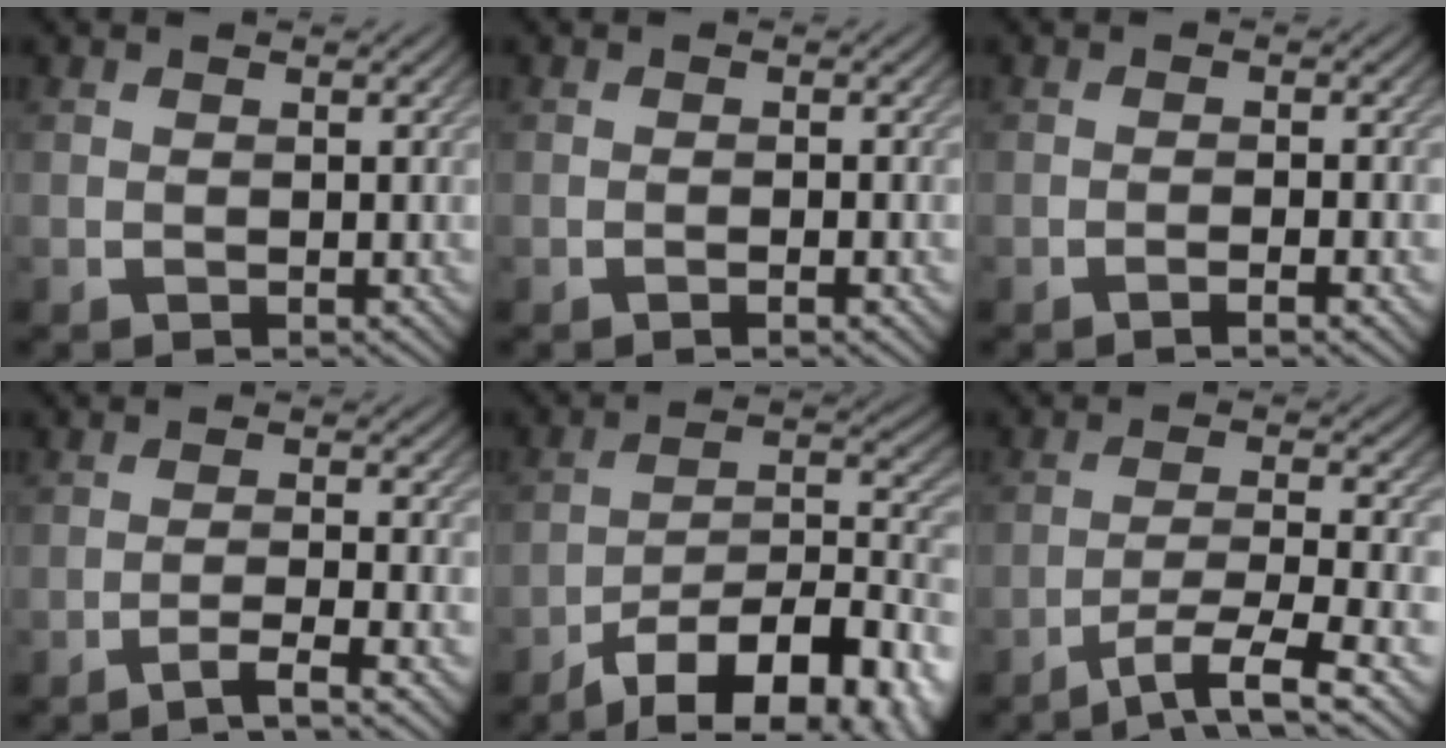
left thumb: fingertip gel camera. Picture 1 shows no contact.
{"total": 1.5, "force": [-0.7, 0.1, 1.3], "torque": [-0.020, 0.004, -0.014]}
{"total": 2.7, "force": [-1.4, 0.4, 2.3], "torque": [-0.034, 0.007, -0.033]}
{"total": 4.3, "force": [-2.8, 0.4, 3.3], "torque": [-0.046, 0.013, -0.065]}
{"total": 16.3, "force": [-11.7, 5.7, 9.9], "torque": [-0.156, -0.013, -0.168]}
{"total": 8.0, "force": [-4.9, 1.1, 6.2], "torque": [-0.110, 0.007, -0.081]}